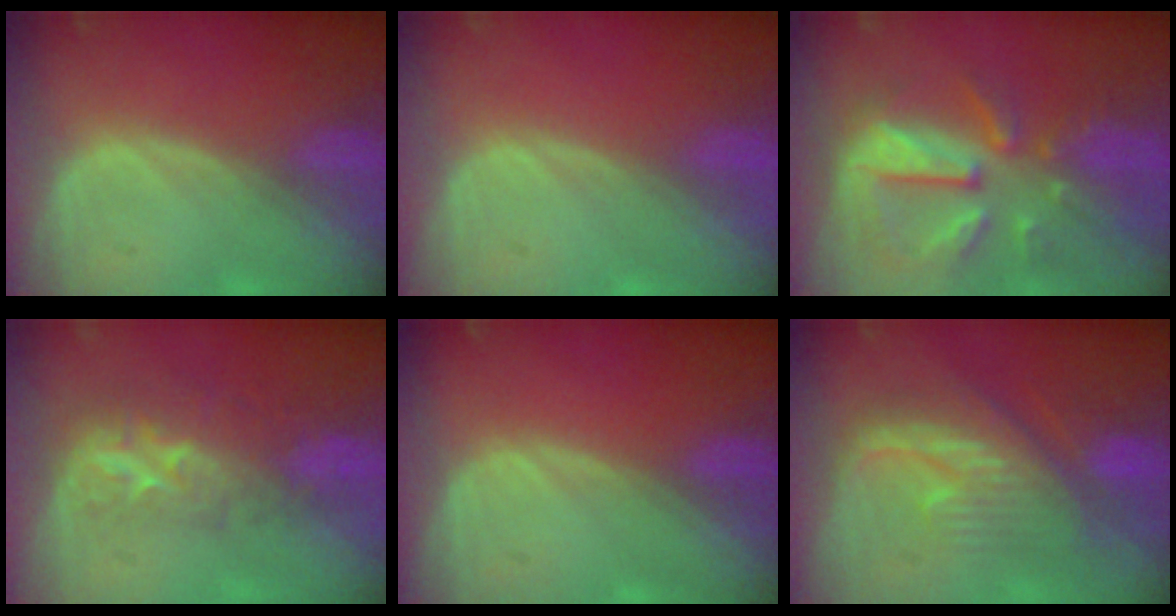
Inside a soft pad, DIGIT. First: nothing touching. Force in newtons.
{"total": 0.0}
{"total": 10.6, "press": 9.4, "slide": 4.9}
{"total": 8.5, "press": 7.3, "slide": 4.2}
{"total": 0.0}
{"total": 8.5, "press": 8.3, "slide": 1.5}